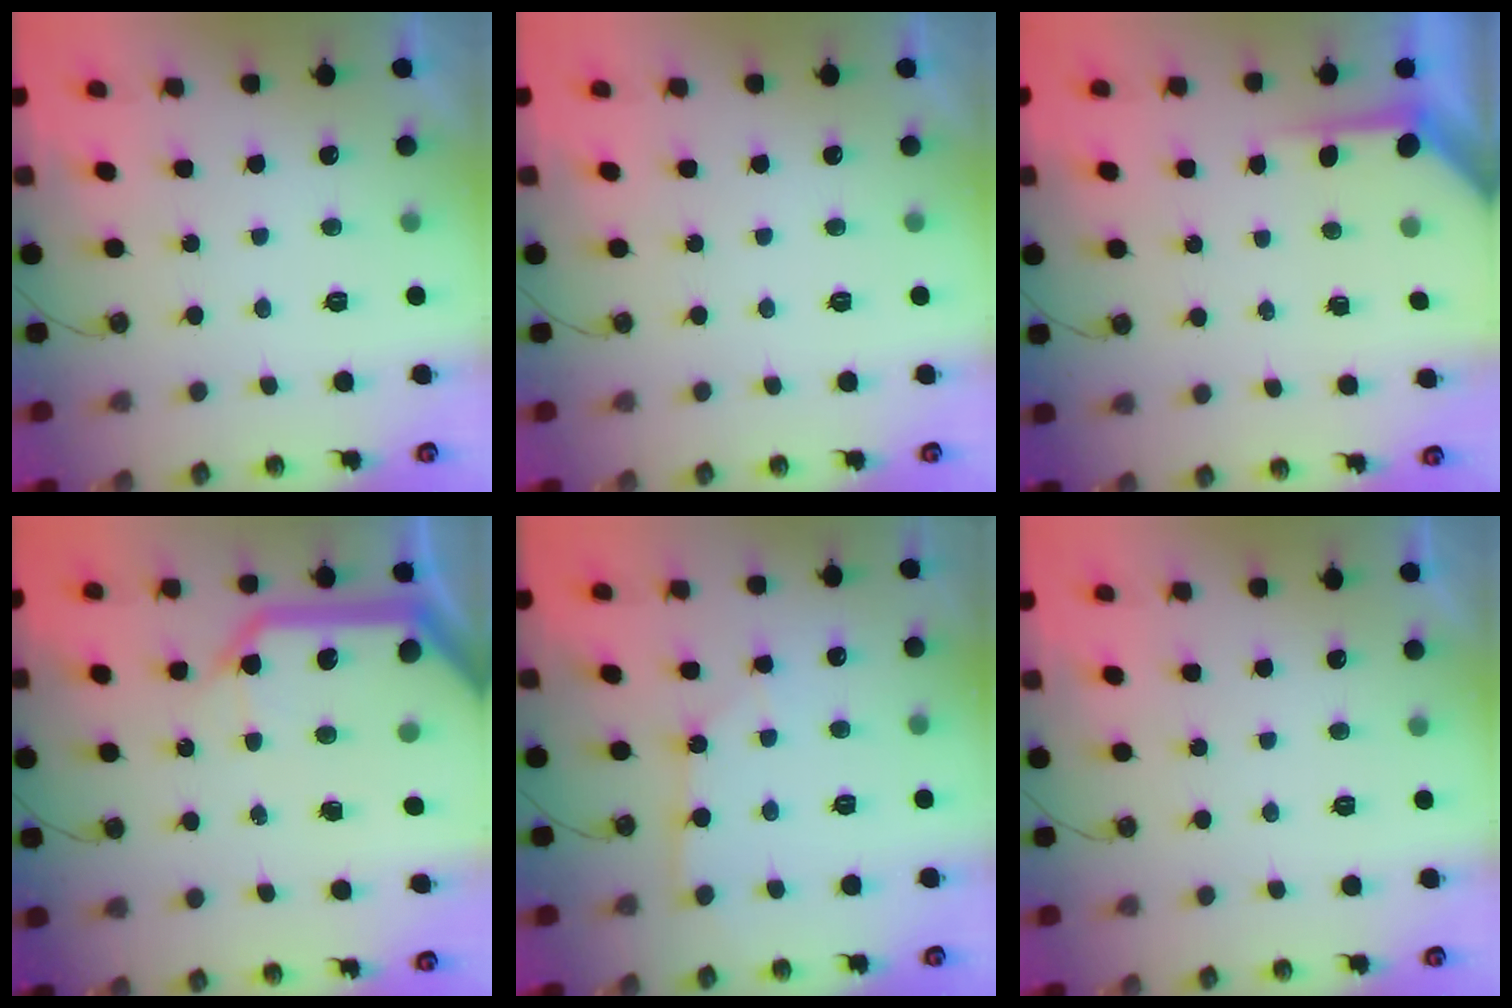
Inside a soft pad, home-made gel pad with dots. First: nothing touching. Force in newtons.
{"total": 0.0}
{"total": 4.0, "press": 3.9, "slide": 0.3}
{"total": 21.5, "press": 21.3, "slide": 3.1}
{"total": 2.8, "press": 2.8, "slide": 0.2}
{"total": 0.0}